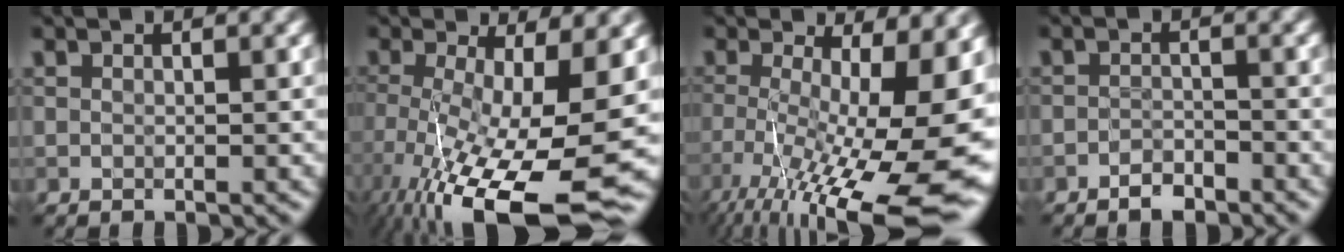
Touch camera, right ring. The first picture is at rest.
{"total": 14.3, "force": [-4.1, 4.6, 13.0], "torque": [-0.234, -0.043, -0.053]}
{"total": 18.5, "force": [-5.1, 6.1, 16.7], "torque": [-0.244, -0.029, -0.068]}
{"total": 1.8, "force": [-1.5, 0.6, 0.6], "torque": [-0.010, 0.003, -0.032]}